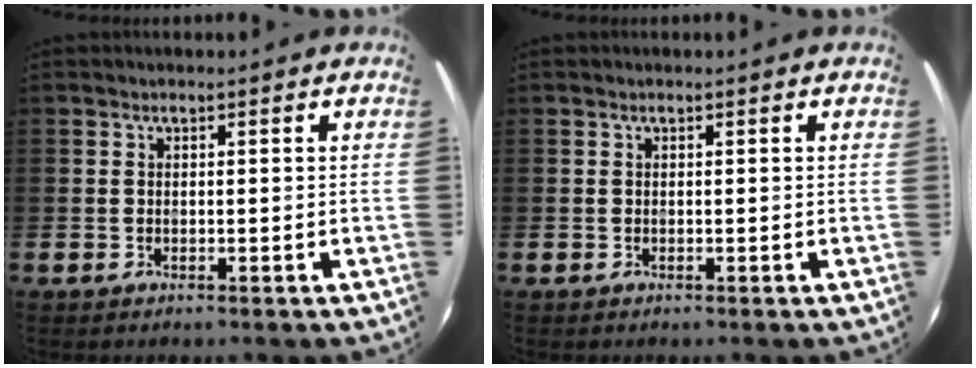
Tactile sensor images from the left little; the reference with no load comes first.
{"total": 0.0}